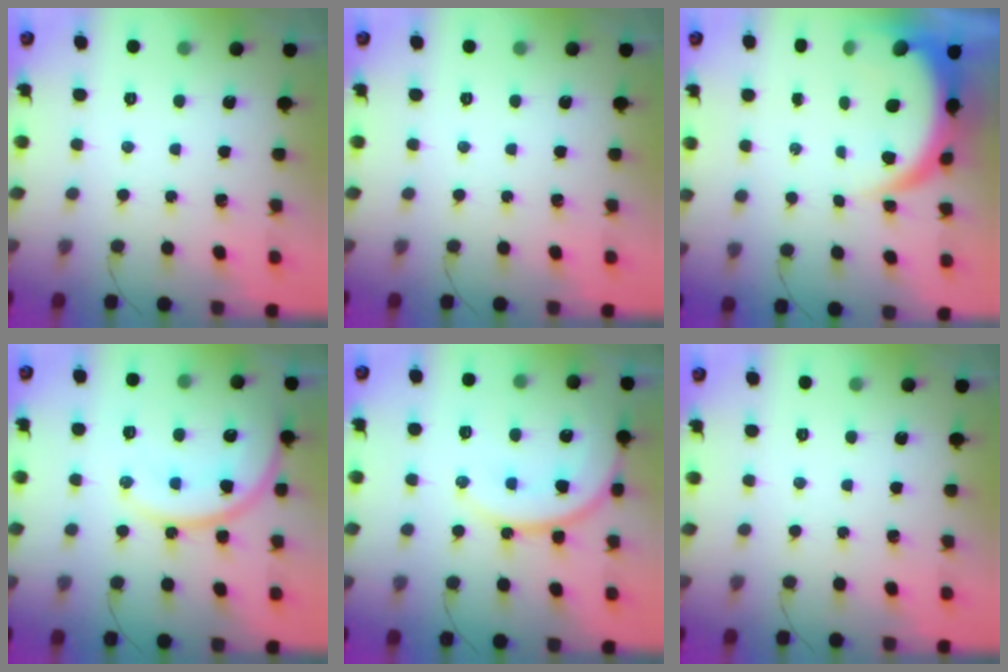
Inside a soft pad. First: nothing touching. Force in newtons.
{"total": 0.0}
{"total": 7.3, "press": 7.2, "slide": 1.0}
{"total": 17.2, "press": 17.2, "slide": 1.6}
{"total": 15.6, "press": 15.5, "slide": 1.7}
{"total": 0.0}